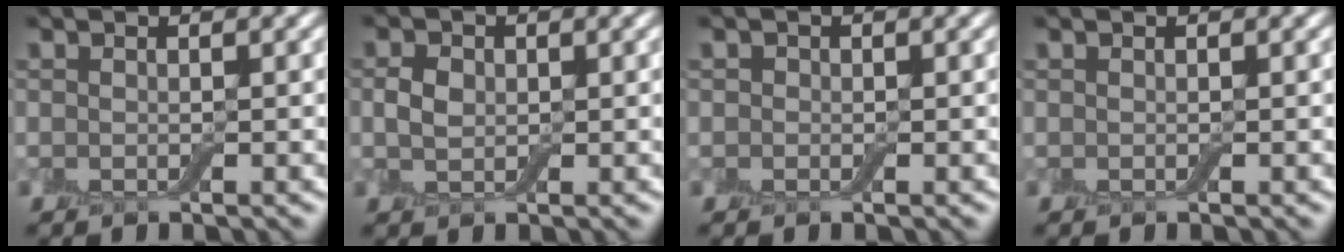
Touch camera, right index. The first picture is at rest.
{"total": 1.8, "force": [0.1, 1.4, 1.1], "torque": [-0.024, 0.001, 0.003]}
{"total": 0.6, "force": [0.0, 0.6, 0.0], "torque": [0.008, 0.000, -0.004]}
{"total": 0.0}